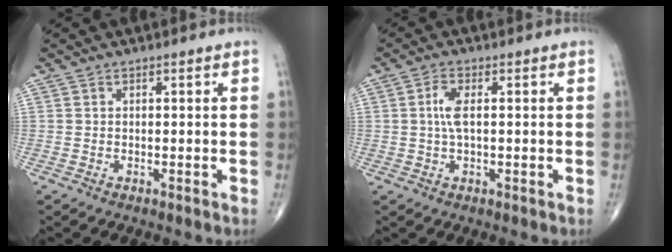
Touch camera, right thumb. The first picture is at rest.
{"total": 3.9, "force": [0.4, 1.6, 3.5], "torque": [-0.084, 0.002, 0.004]}